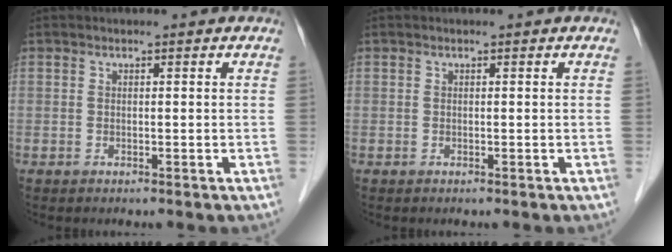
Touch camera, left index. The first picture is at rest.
{"total": 0.0}